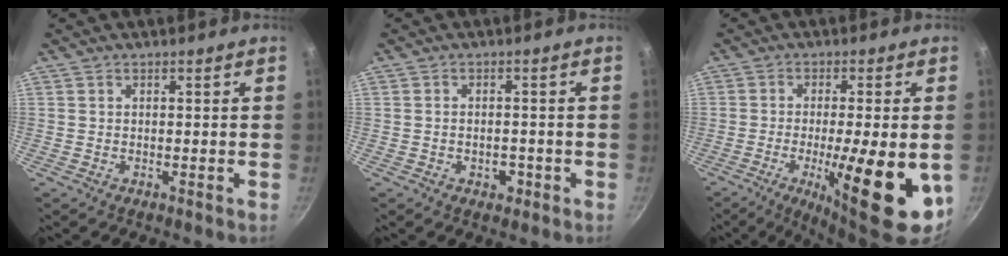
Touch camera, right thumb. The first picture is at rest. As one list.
[{"total": 2.8, "force": [-1.1, 1.8, 1.7], "torque": [-0.022, 0.008, -0.015]}, {"total": 17.2, "force": [-4.7, 4.5, 15.9], "torque": [-0.228, -0.005, -0.062]}]